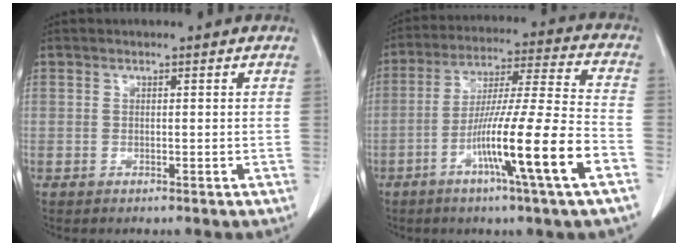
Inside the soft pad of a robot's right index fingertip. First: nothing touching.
{"total": 16.4, "force": [-6.9, -1.1, 14.8], "torque": [-0.263, -0.012, -0.120]}